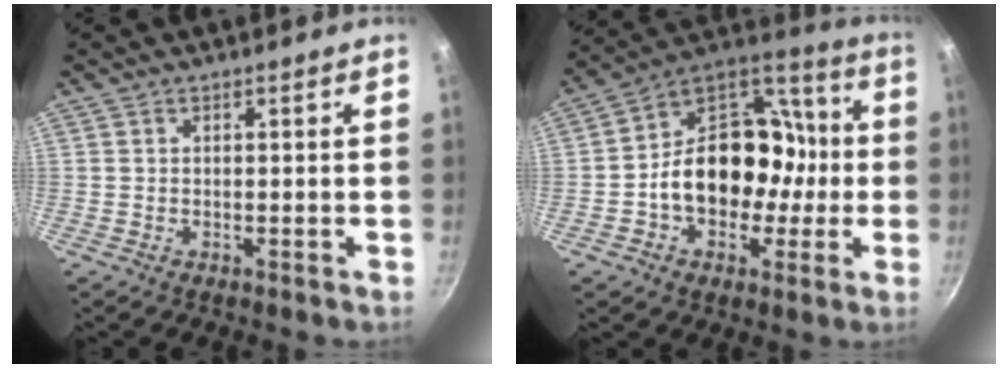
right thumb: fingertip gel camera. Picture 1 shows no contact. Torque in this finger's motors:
{"motor_torque": [2.44, 2.57, 1.79, -0.57, 0.13]}